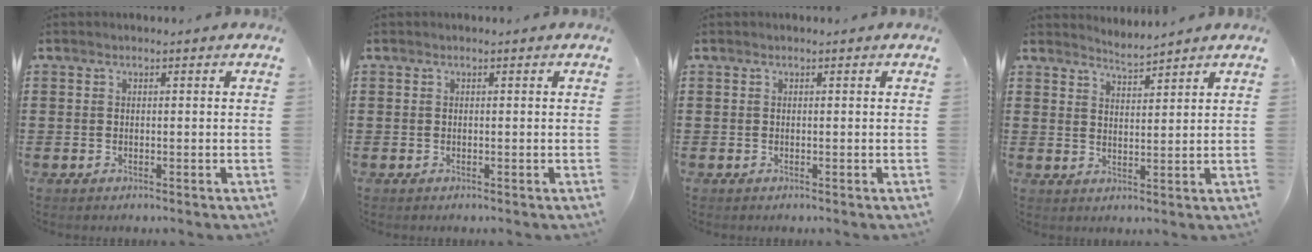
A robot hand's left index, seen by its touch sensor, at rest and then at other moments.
{"total": 0.0}
{"total": 0.0}
{"total": 2.8, "force": [2.7, -0.4, 0.0], "torque": [-0.007, -0.011, 0.050]}